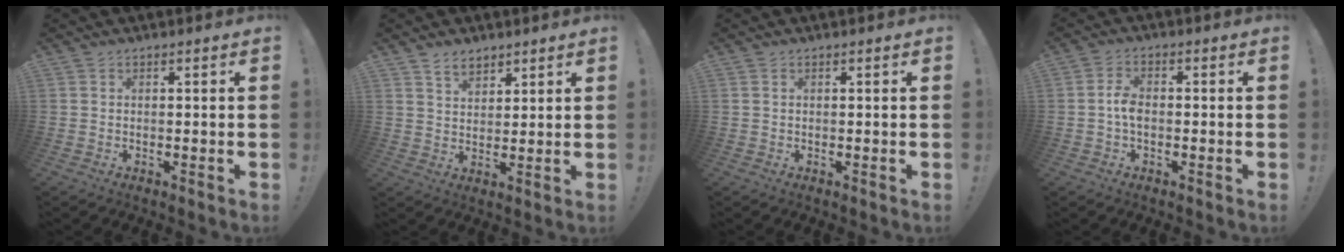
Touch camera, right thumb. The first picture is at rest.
{"total": 5.5, "force": [4.2, 3.1, 1.7], "torque": [-0.021, -0.023, 0.078]}
{"total": 0.0}
{"total": 4.4, "force": [-1.1, 2.5, 3.5], "torque": [-0.060, 0.007, -0.021]}